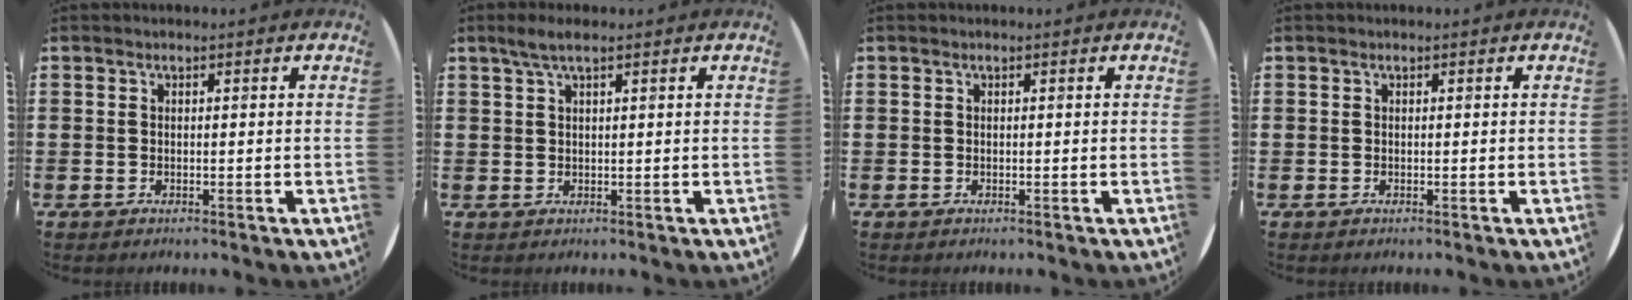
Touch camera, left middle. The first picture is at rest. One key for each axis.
{"total": 2.5, "fx": 1.7, "fy": 0.3, "fz": 1.8, "tx": -0.036, "ty": 0.005, "tz": 0.029}
{"total": 0.0}
{"total": 0.0}